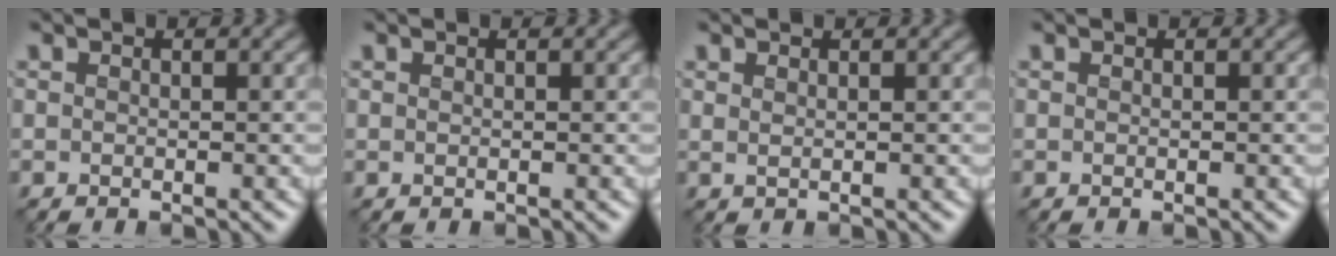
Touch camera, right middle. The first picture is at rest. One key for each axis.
{"total": 0.0}
{"total": 0.6, "fx": 0.6, "fy": -0.1, "fz": 0.1, "tx": -0.003, "ty": -0.004, "tz": 0.006}
{"total": 0.0}